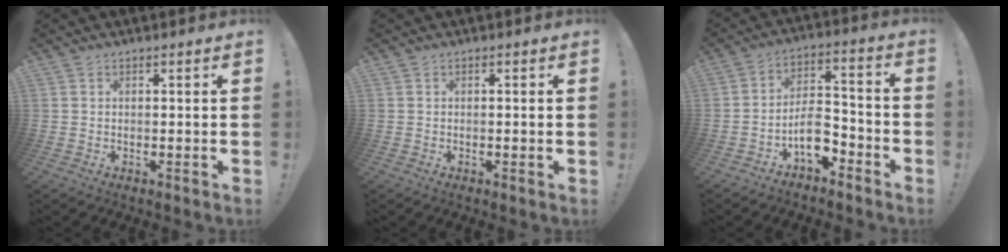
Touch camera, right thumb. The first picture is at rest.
{"total": 0.6, "force": [0.0, -0.2, 0.6], "torque": [-0.004, -0.003, -0.001]}
{"total": 9.3, "force": [-5.1, 5.4, 5.6], "torque": [-0.092, 0.031, -0.090]}